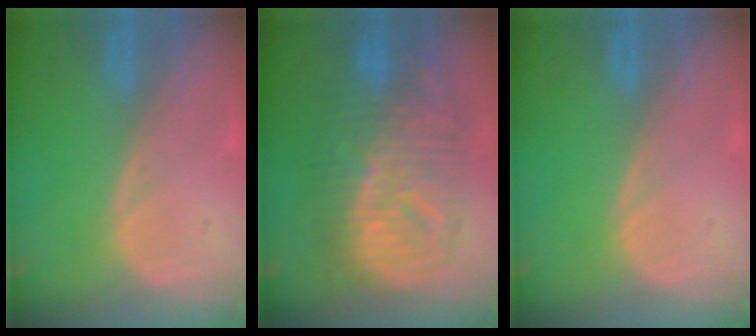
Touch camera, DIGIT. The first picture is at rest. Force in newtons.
{"total": 12.5, "press": 12.4, "slide": 1.1}
{"total": 0.0}